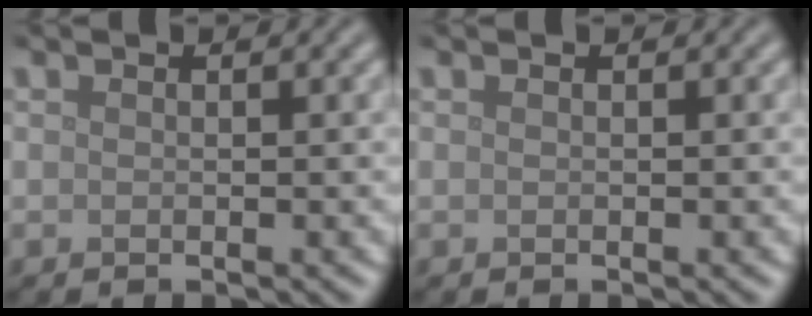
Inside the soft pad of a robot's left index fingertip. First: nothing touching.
{"total": 0.0}